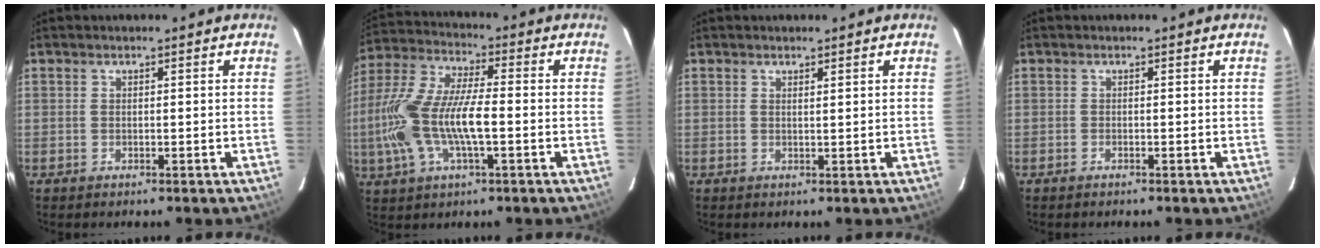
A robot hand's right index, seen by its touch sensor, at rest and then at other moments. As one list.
[{"total": 16.7, "force": [-2.7, 5.5, 15.5], "torque": [-0.327, 0.001, -0.055]}, {"total": 0.9, "force": [0.8, 0.0, 0.6], "torque": [-0.010, -0.002, 0.013]}, {"total": 0.0}]